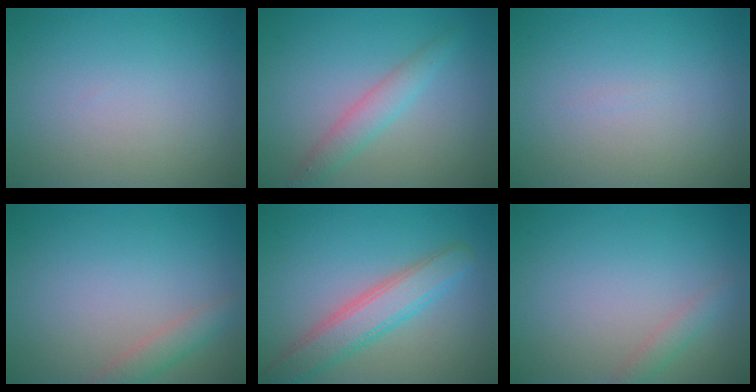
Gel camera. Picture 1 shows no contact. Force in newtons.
{"total": 2.3, "press": 2.3, "slide": 0.1}
{"total": 0.0}
{"total": 1.9, "press": 1.9, "slide": 0.1}
{"total": 4.5, "press": 4.5, "slide": 0.2}
{"total": 1.3, "press": 1.3, "slide": 0.1}